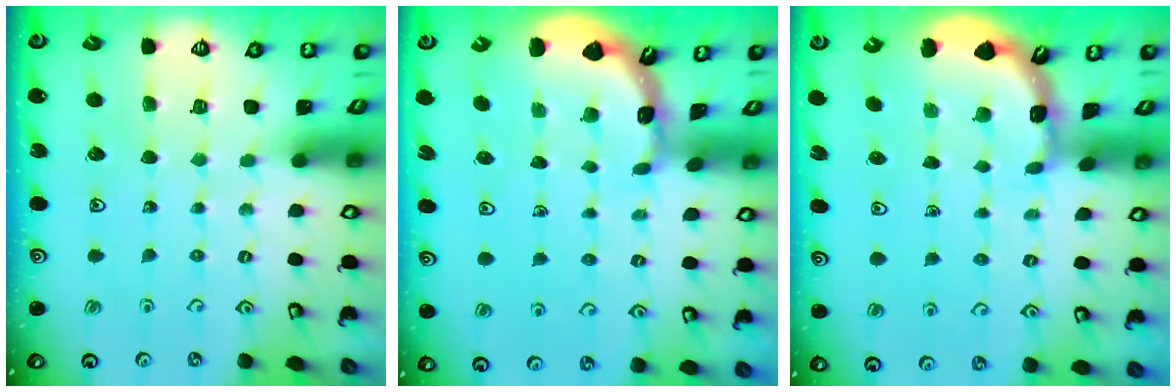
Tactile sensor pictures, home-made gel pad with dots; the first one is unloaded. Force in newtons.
{"total": 1.8, "press": 1.8, "slide": 0.1}
{"total": 2.0, "press": 2.0, "slide": 0.4}